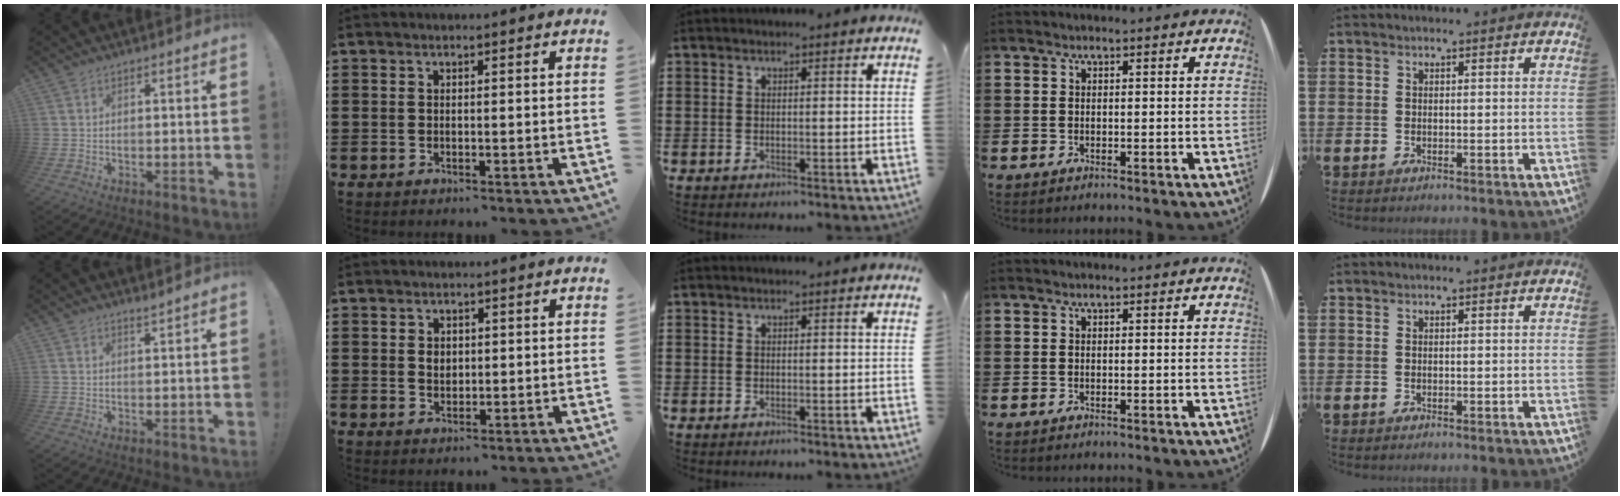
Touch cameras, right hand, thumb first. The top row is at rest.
{"thumb": {"total": 1.5, "force": [1.4, -0.1, 0.7], "torque": [-0.007, -0.007, 0.024]}, "index": {"total": 1.7, "force": [0.4, 1.3, 1.1], "torque": [-0.024, 0.006, 0.007]}}